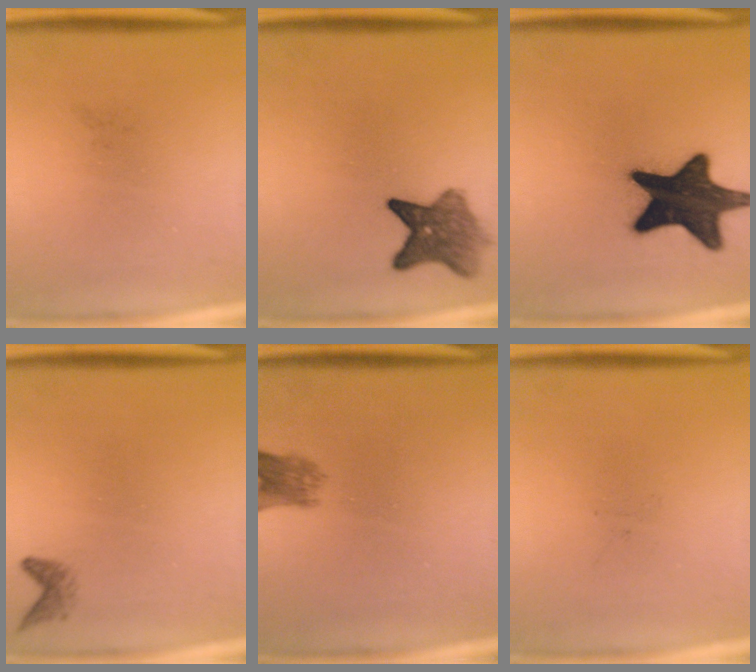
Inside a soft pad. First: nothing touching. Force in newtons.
{"total": 6.3}
{"total": 17.6}
{"total": 1.3}
{"total": 3.2}
{"total": 0.0}